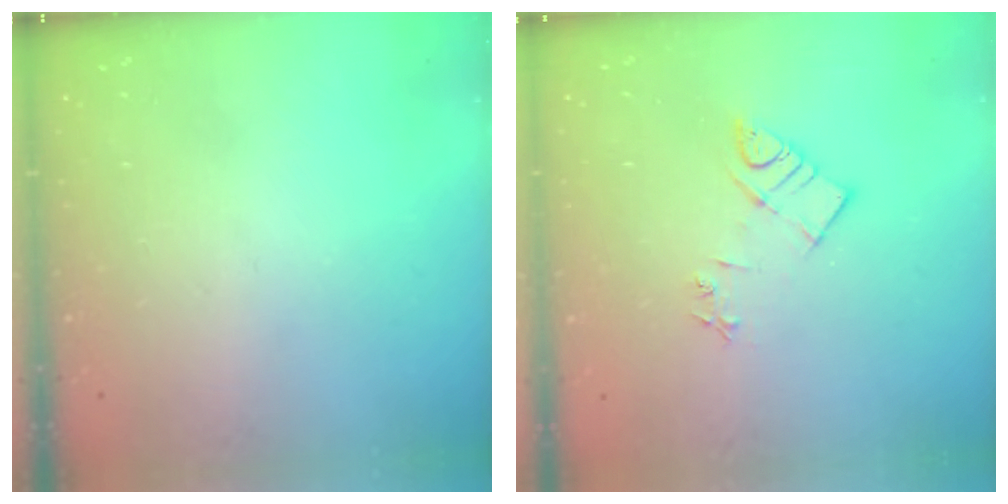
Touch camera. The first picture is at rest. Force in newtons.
{"total": 7.5, "press": 7.5, "slide": 0.5}